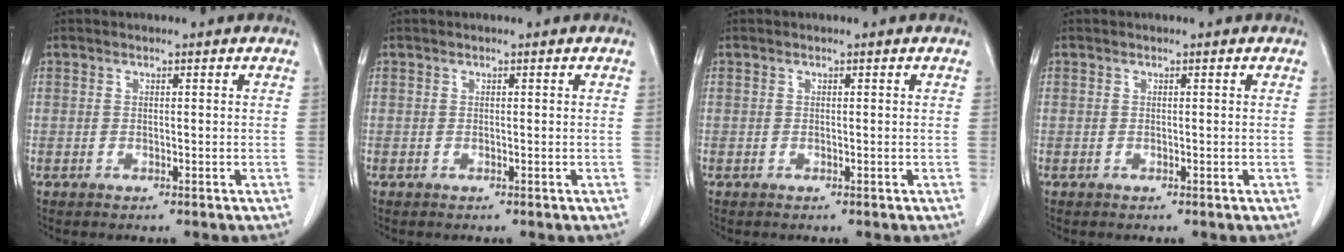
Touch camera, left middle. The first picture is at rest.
{"total": 0.0}
{"total": 0.0}
{"total": 0.0}